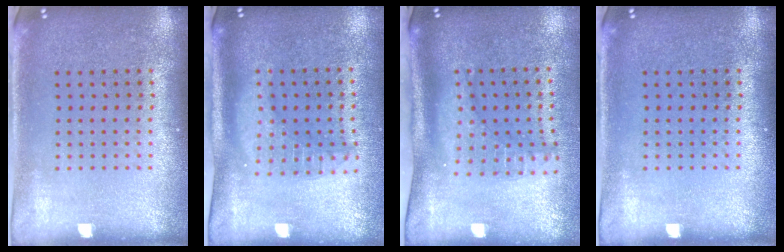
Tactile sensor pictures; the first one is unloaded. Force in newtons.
{"total": 1.8, "press": 1.4, "slide": 1.0}
{"total": 2.2, "press": 1.6, "slide": 1.5}
{"total": 0.0}